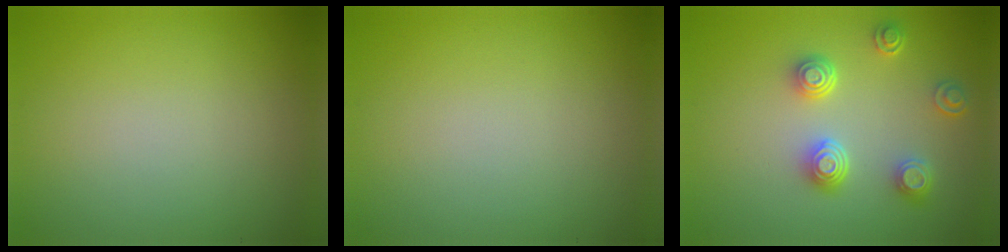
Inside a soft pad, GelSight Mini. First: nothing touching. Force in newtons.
{"total": 0.0}
{"total": 4.0, "press": 3.2, "slide": 2.5}